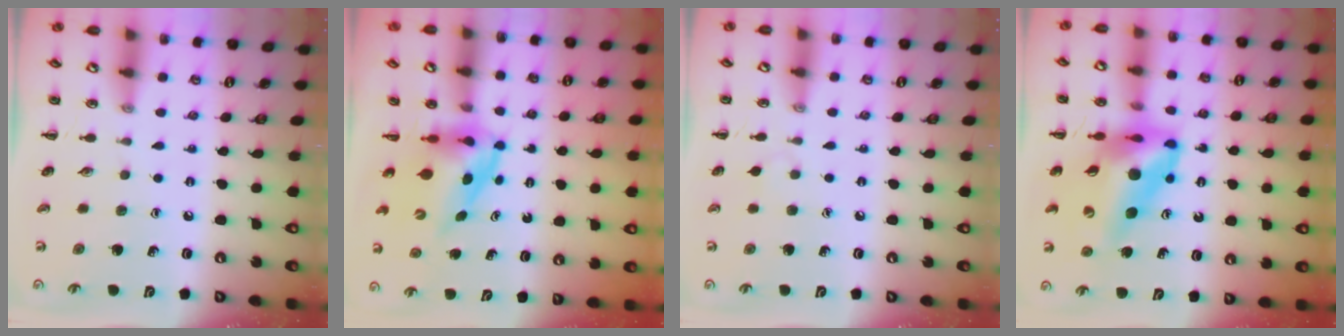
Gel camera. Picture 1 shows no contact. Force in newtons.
{"total": 3.9, "press": 3.8, "slide": 0.6}
{"total": 2.6, "press": 2.4, "slide": 1.1}
{"total": 14.9, "press": 14.2, "slide": 4.6}